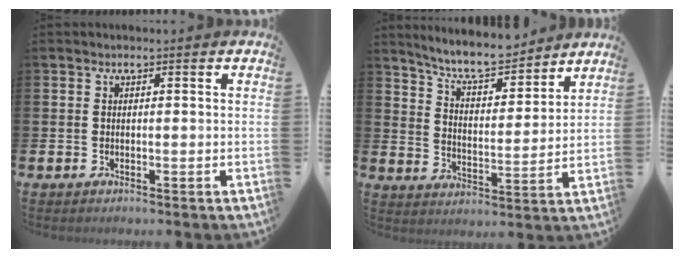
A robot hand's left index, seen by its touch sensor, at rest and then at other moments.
{"total": 8.3, "force": [7.8, 1.3, 2.4], "torque": [-0.064, -0.054, 0.137]}